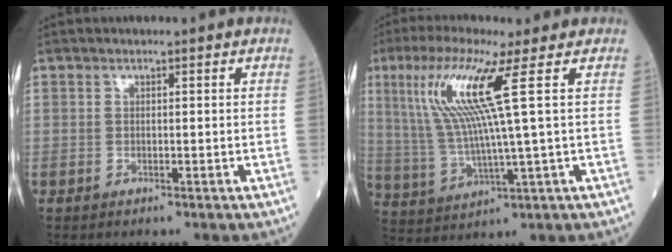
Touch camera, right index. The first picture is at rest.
{"total": 11.7, "force": [4.1, -1.3, 10.9], "torque": [-0.236, 0.003, 0.084]}